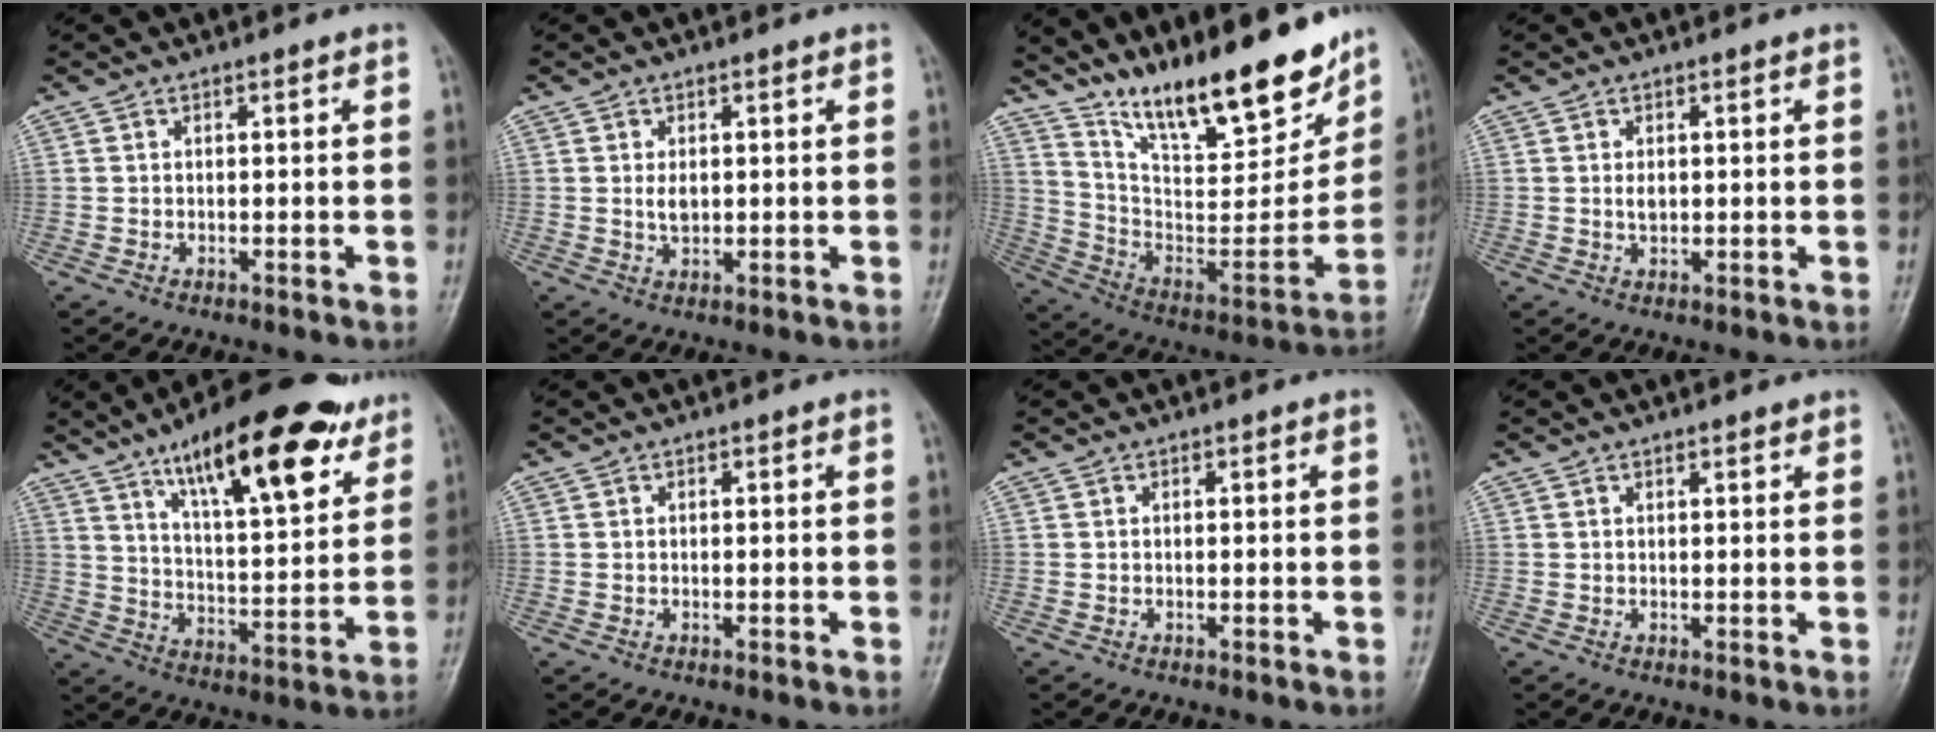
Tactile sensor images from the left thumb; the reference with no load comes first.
{"total": 2.4, "force": [0.6, 1.3, 1.9], "torque": [-0.029, -0.006, 0.014]}
{"total": 24.0, "force": [18.2, 6.3, 14.3], "torque": [-0.184, -0.093, 0.309]}
{"total": 1.8, "force": [0.5, 1.0, 1.4], "torque": [-0.021, -0.004, 0.012]}
{"total": 22.2, "force": [13.4, 7.0, 16.2], "torque": [-0.214, -0.047, 0.211]}
{"total": 0.0}
{"total": 0.0}
{"total": 1.1, "force": [0.9, 0.3, 0.5], "torque": [-0.007, -0.005, 0.012]}